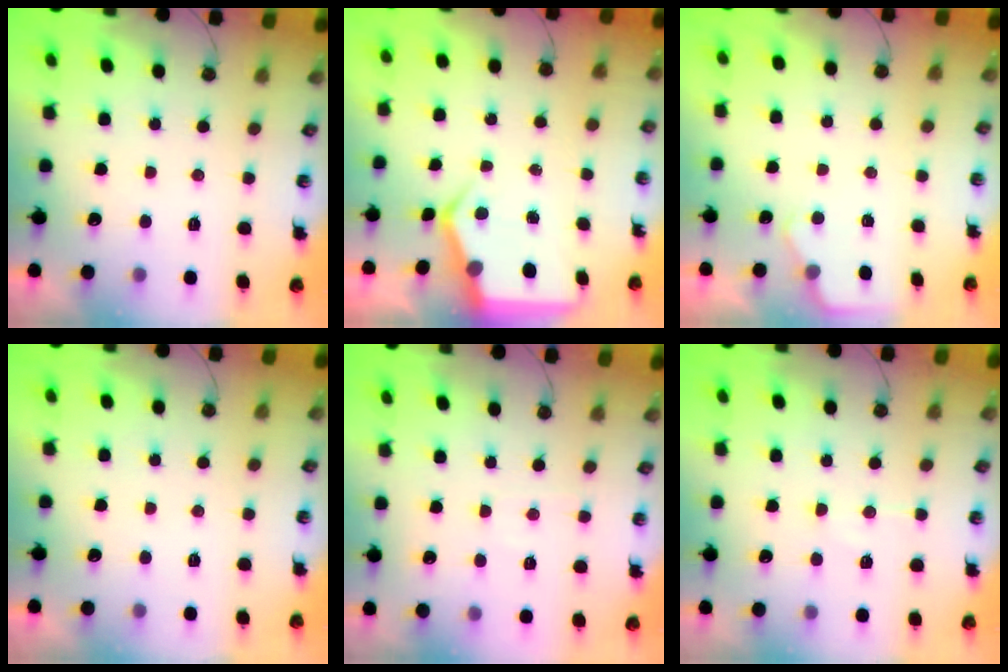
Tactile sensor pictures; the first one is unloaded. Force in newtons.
{"total": 5.4, "press": 5.3, "slide": 0.6}
{"total": 3.0, "press": 3.0, "slide": 0.5}
{"total": 0.0}
{"total": 3.3, "press": 3.2, "slide": 0.5}
{"total": 6.5, "press": 6.4, "slide": 0.6}